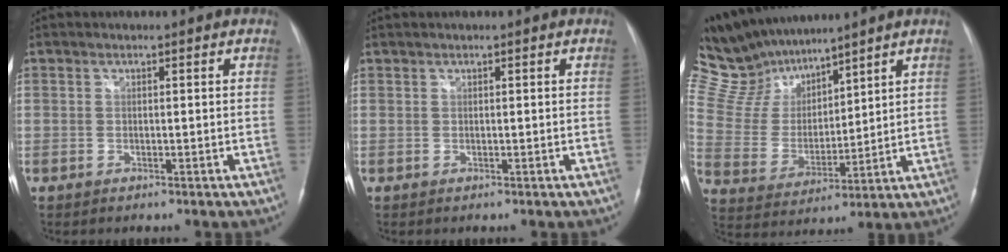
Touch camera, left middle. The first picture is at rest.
{"total": 0.0}
{"total": 12.6, "force": [11.7, 3.5, 3.5], "torque": [-0.091, 0.019, 0.238]}